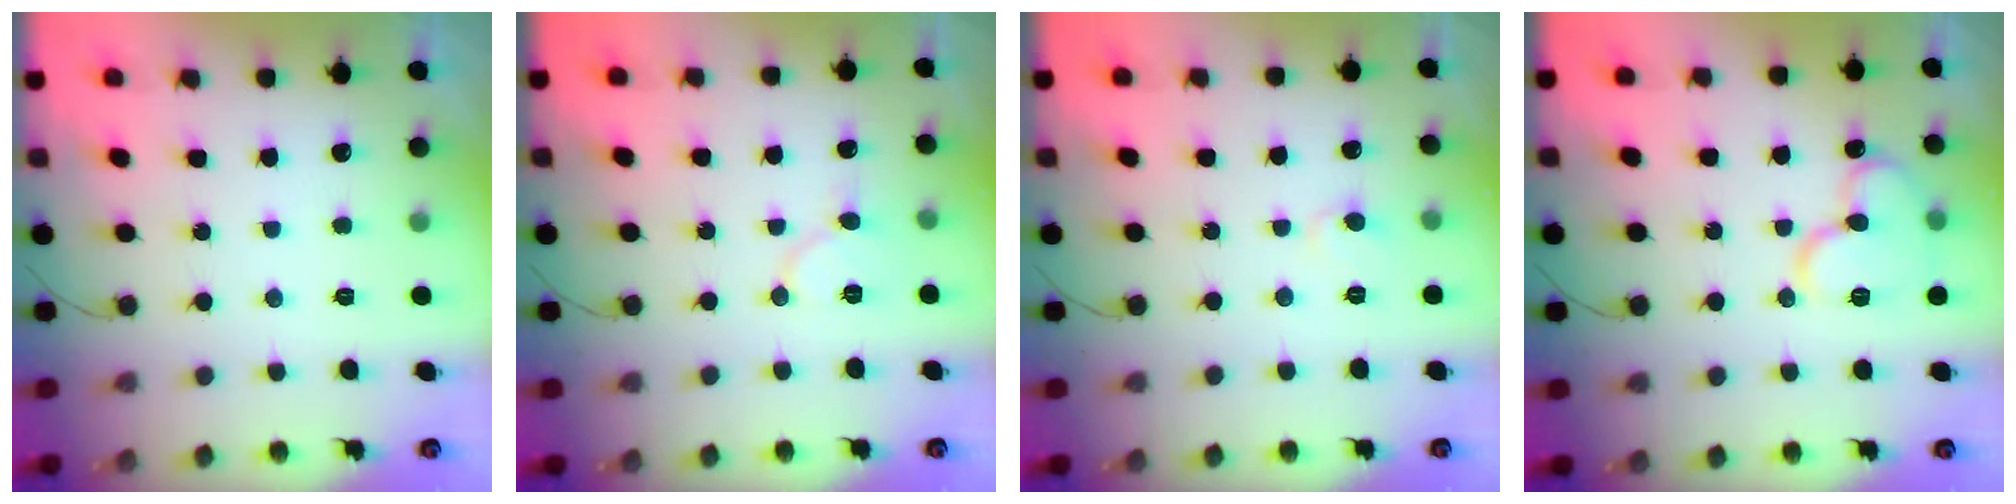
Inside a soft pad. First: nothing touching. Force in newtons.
{"total": 6.5, "press": 6.5, "slide": 0.7}
{"total": 4.8, "press": 4.8, "slide": 0.5}
{"total": 12.2, "press": 12.1, "slide": 1.7}